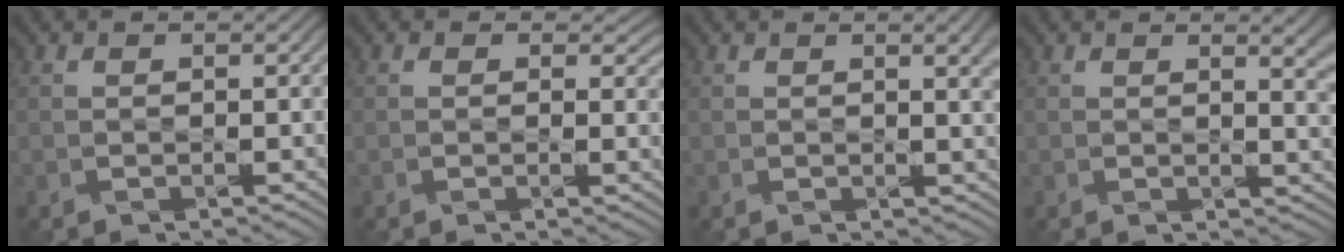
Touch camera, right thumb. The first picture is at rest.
{"total": 2.0, "force": [0.7, 1.3, 1.4], "torque": [-0.022, -0.008, 0.007]}
{"total": 3.3, "force": [1.1, 0.8, 3.0], "torque": [-0.040, 0.004, 0.018]}
{"total": 5.1, "force": [1.8, 1.8, 4.4], "torque": [-0.046, 0.000, 0.027]}